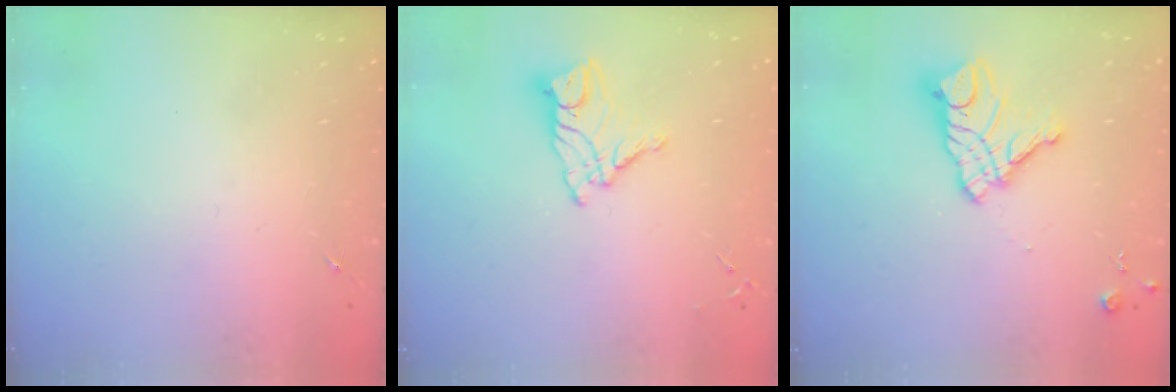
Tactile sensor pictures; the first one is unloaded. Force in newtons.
{"total": 11.3, "press": 11.2, "slide": 1.1}
{"total": 15.1, "press": 15.0, "slide": 1.4}